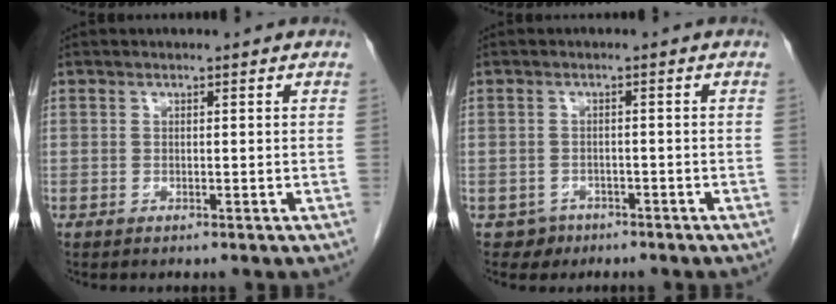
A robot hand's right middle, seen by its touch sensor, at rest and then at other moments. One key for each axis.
{"total": 2.2, "fx": -1.4, "fy": 1.7, "fz": -0.1, "tx": -0.003, "ty": 0.009, "tz": -0.018}